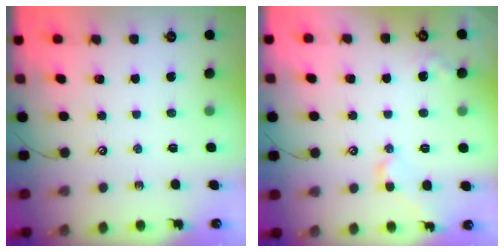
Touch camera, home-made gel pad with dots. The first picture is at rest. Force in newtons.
{"total": 3.0, "press": 2.9, "slide": 0.8}